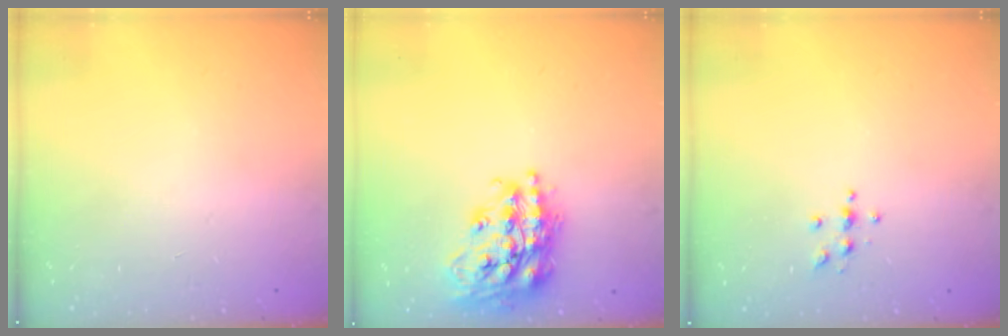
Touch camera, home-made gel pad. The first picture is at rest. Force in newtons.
{"total": 20.7, "press": 20.6, "slide": 1.6}
{"total": 3.8, "press": 3.7, "slide": 0.5}